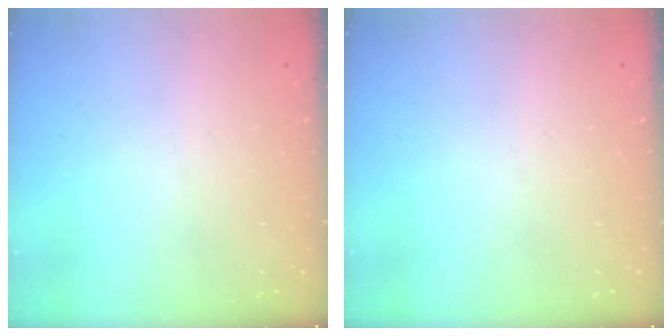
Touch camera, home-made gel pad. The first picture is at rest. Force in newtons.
{"total": 0.0}